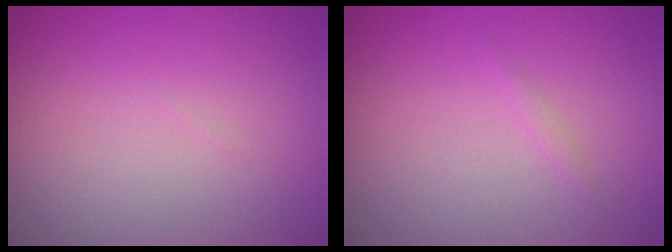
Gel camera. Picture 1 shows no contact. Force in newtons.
{"total": 0.6, "press": 0.6, "slide": 0.0}